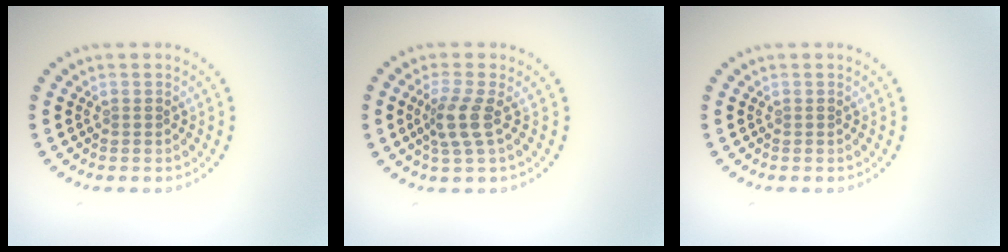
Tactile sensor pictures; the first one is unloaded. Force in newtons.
{"total": 2.8, "press": 2.2, "slide": 1.8}
{"total": 0.0}